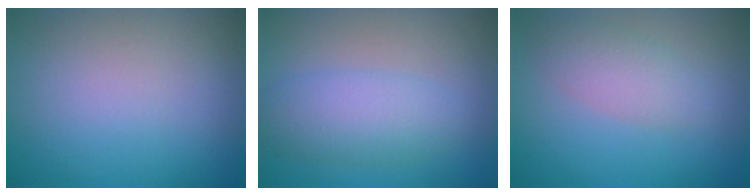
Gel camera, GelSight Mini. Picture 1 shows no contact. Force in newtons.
{"total": 4.0, "press": 4.0, "slide": 0.3}
{"total": 2.8, "press": 2.8, "slide": 0.0}